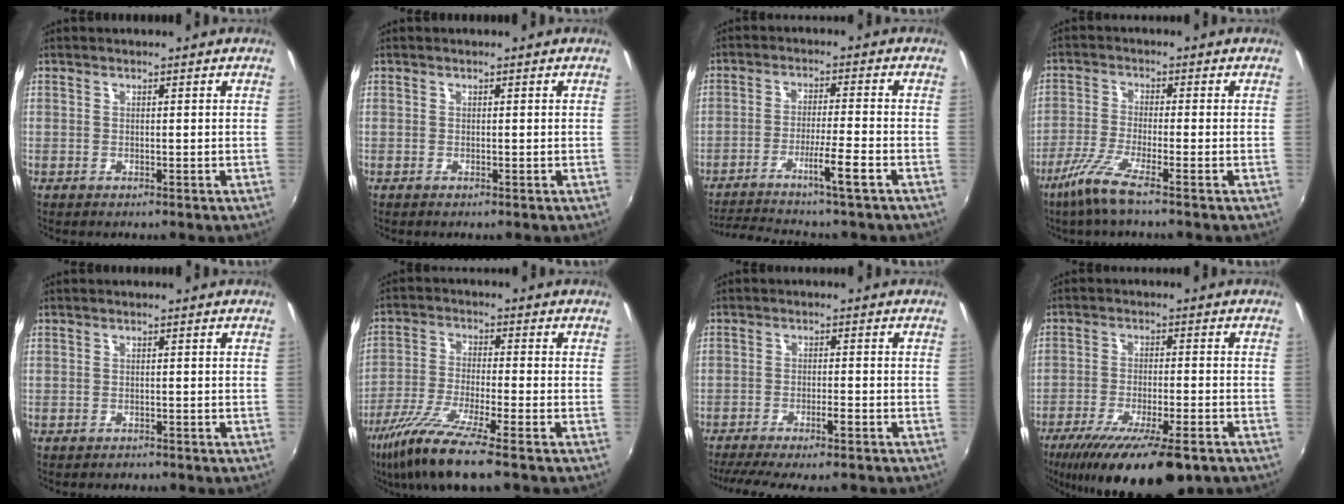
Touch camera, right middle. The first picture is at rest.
{"total": 0.0}
{"total": 8.9, "force": [-7.1, -1.3, 5.1], "torque": [-0.103, -0.009, -0.118]}
{"total": 6.3, "force": [-4.2, -0.3, 4.6], "torque": [-0.110, -0.010, -0.086]}
{"total": 0.8, "force": [-0.7, 0.4, 0.0], "torque": [-0.003, 0.002, -0.009]}
{"total": 12.6, "force": [-8.7, 0.8, 9.1], "torque": [-0.195, -0.036, -0.162]}
{"total": 7.6, "force": [-6.2, 0.2, 4.4], "torque": [-0.097, -0.016, -0.100]}
{"total": 16.8, "force": [-11.5, 3.9, 11.6], "torque": [-0.218, -0.051, -0.182]}